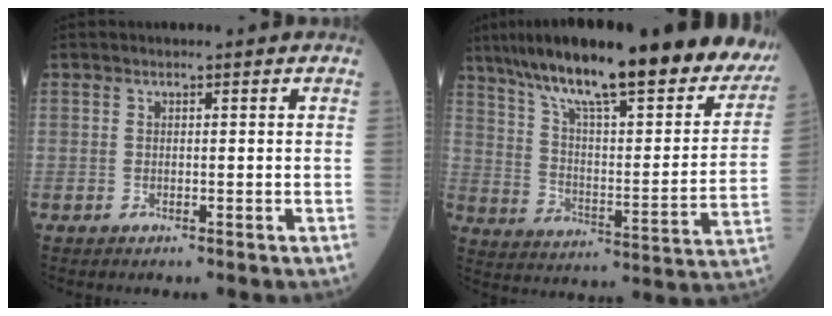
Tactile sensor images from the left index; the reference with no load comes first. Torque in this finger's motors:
{"motor_torque": [0.99, -1.14, 1.05, 0.21]}